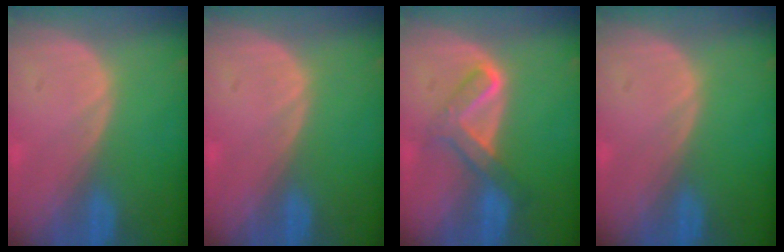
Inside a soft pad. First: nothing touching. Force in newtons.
{"total": 0.5, "press": 0.1, "slide": 0.5}
{"total": 5.2, "press": 5.1, "slide": 0.3}
{"total": 0.0}